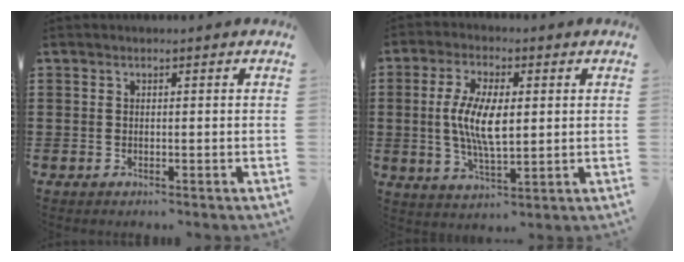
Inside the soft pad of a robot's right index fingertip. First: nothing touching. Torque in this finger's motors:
{"motor_torque": [0.64, -0.14, 0.37, 0.21]}